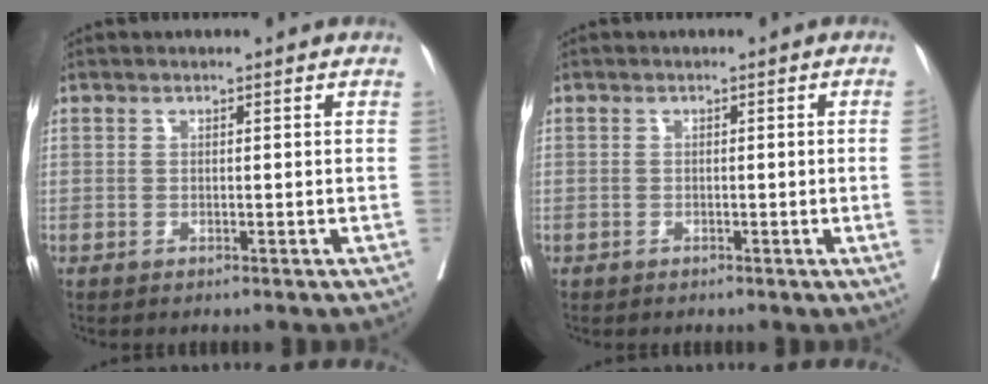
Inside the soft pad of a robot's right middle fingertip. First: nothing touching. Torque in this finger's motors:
{"motor_torque": [0.11, -0.62, -1.05, -0.21]}